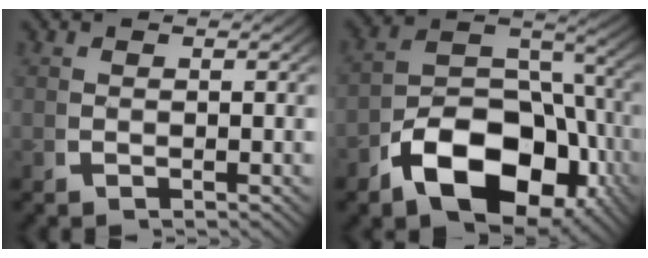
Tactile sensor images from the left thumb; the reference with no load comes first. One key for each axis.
{"total": 13.0, "fx": -3.7, "fy": 8.6, "fz": 9.1, "tx": -0.177, "ty": -0.051, "tz": -0.042}